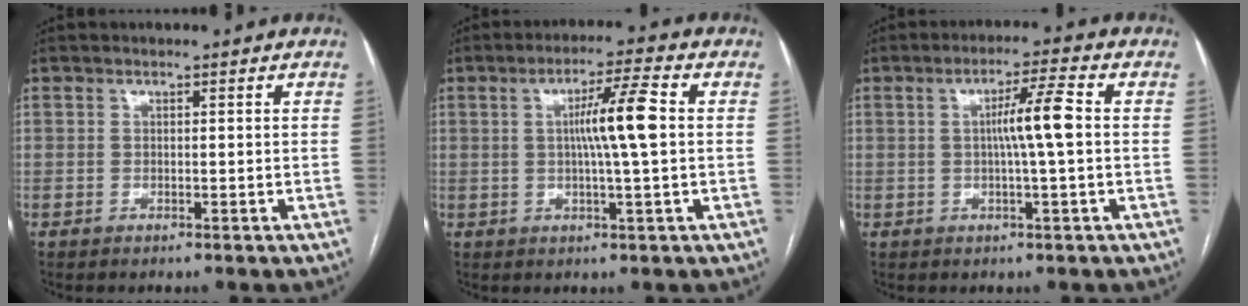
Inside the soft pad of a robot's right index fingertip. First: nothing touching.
{"total": 7.6, "force": [0.7, -0.5, 7.6], "torque": [-0.127, 0.004, 0.009]}
{"total": 6.0, "force": [0.2, -0.5, 6.0], "torque": [-0.102, 0.007, 0.005]}